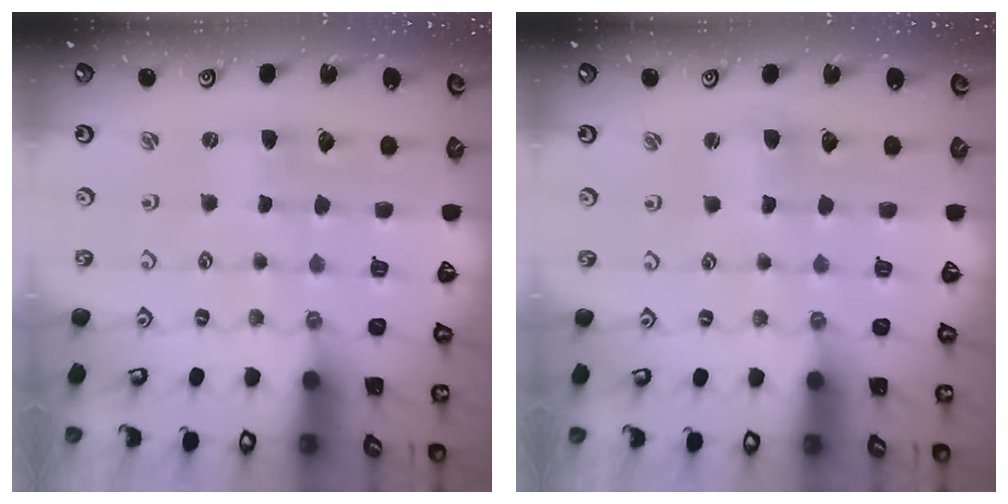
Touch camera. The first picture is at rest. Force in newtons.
{"total": 2.5, "press": 2.5, "slide": 0.3}